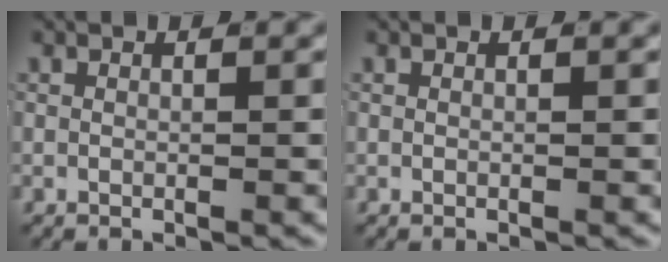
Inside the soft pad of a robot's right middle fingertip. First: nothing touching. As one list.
[{"total": 0.0}]